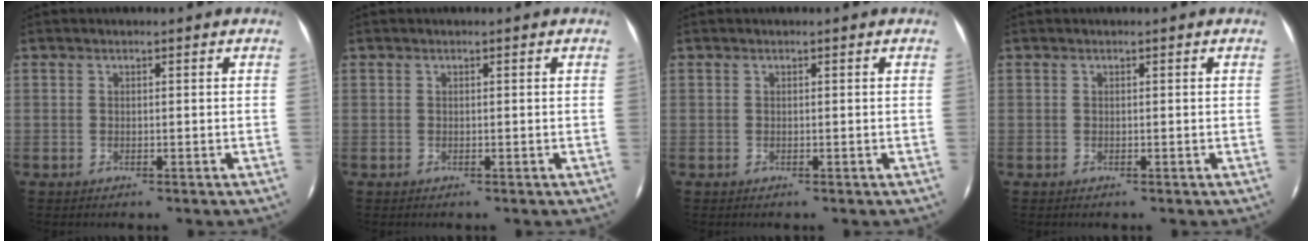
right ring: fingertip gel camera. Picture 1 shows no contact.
{"total": 0.0}
{"total": 0.0}
{"total": 0.0}